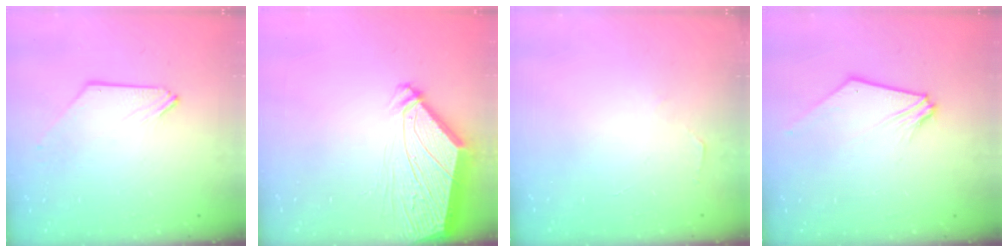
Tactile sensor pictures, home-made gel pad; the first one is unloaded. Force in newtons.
{"total": 4.3, "press": 4.2, "slide": 0.5}
{"total": 1.9, "press": 1.9, "slide": 0.3}
{"total": 2.1, "press": 2.1, "slide": 0.6}